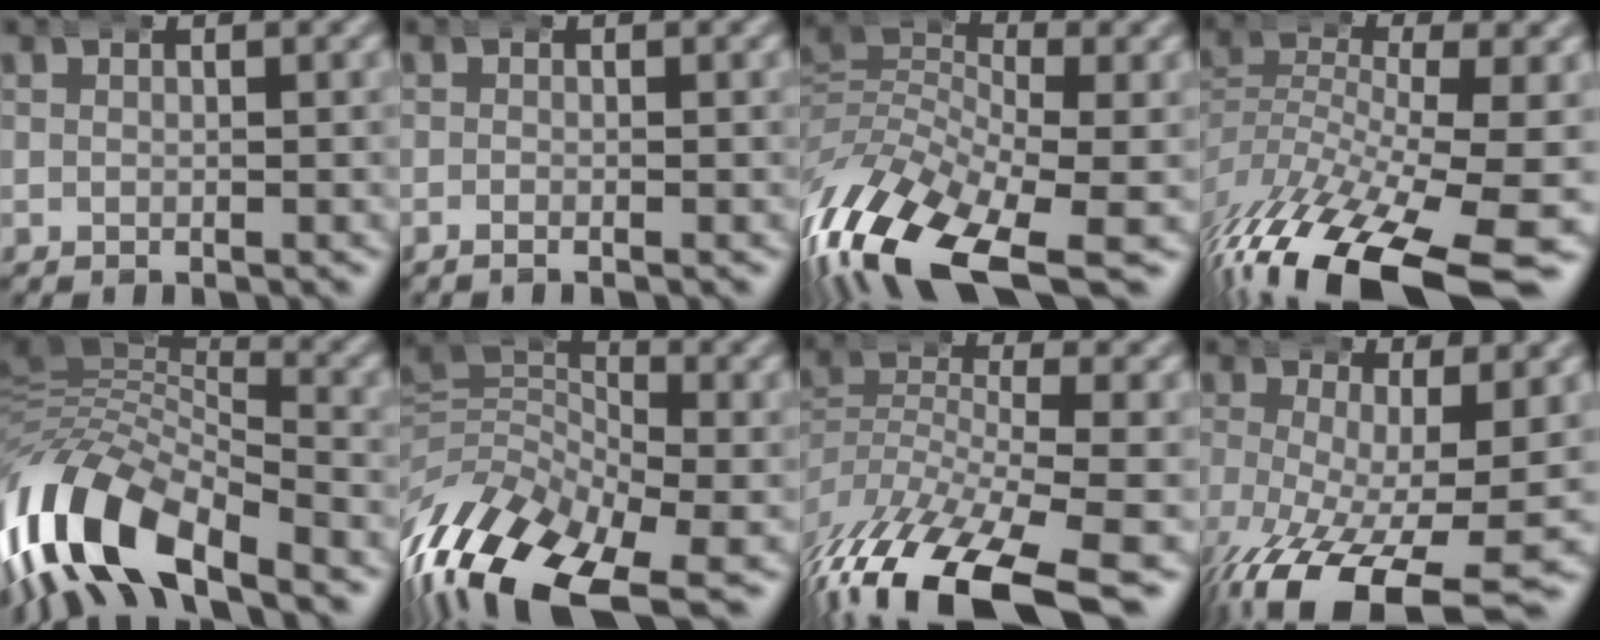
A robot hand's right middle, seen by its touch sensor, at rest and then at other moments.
{"total": 0.5, "force": [-0.4, -0.1, 0.3], "torque": [-0.002, 0.001, -0.012]}
{"total": 11.1, "force": [-4.8, 6.4, 7.7], "torque": [-0.177, -0.049, -0.063]}
{"total": 11.1, "force": [-7.7, 3.3, 7.3], "torque": [-0.151, -0.049, -0.101]}
{"total": 11.1, "force": [-3.9, 6.8, 7.8], "torque": [-0.176, -0.037, -0.059]}
{"total": 13.4, "force": [-5.6, 8.6, 8.5], "torque": [-0.193, -0.059, -0.073]}
{"total": 9.8, "force": [-6.9, 3.2, 6.2], "torque": [-0.135, -0.043, -0.093]}
{"total": 9.8, "force": [-5.2, 3.7, 7.5], "torque": [-0.157, -0.067, -0.049]}